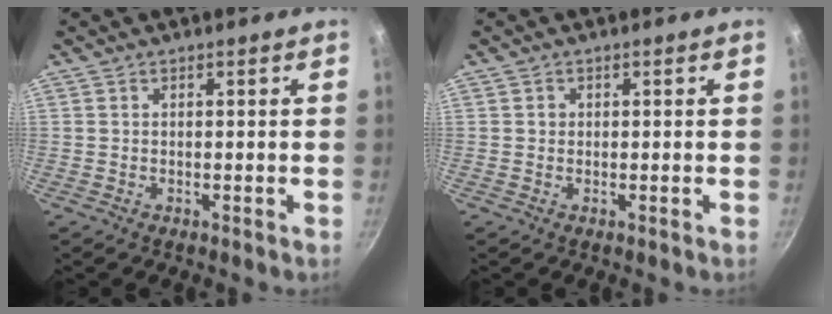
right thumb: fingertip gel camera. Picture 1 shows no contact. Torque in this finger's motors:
{"motor_torque": [-0.08, 0.26, 0.40, 0.04, -0.02]}